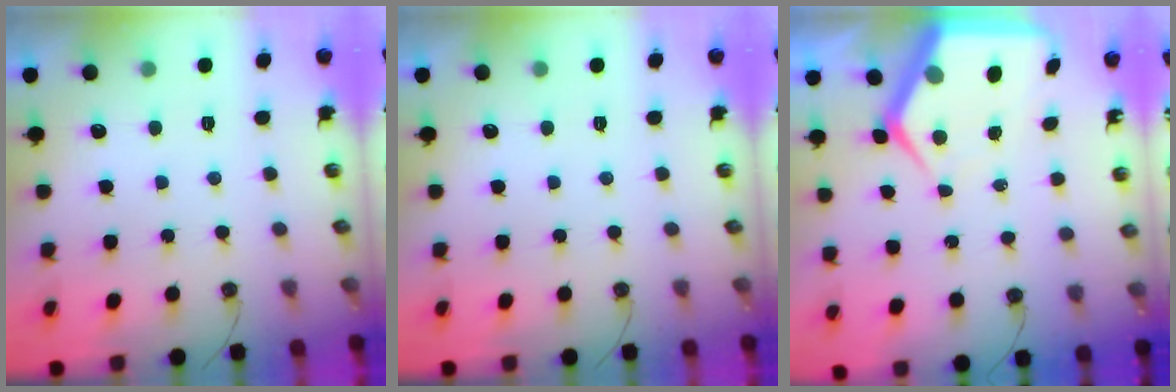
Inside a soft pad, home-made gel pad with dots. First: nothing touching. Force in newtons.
{"total": 0.0}
{"total": 9.4, "press": 9.4, "slide": 0.9}